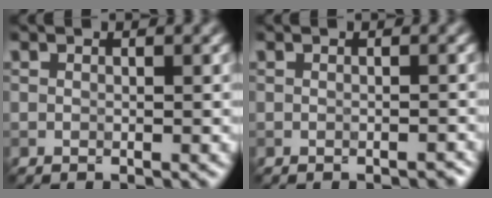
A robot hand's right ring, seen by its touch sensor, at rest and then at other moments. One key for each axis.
{"total": 0.7, "fx": -0.6, "fy": 0.1, "fz": 0.2, "tx": -0.002, "ty": 0.001, "tz": -0.008}